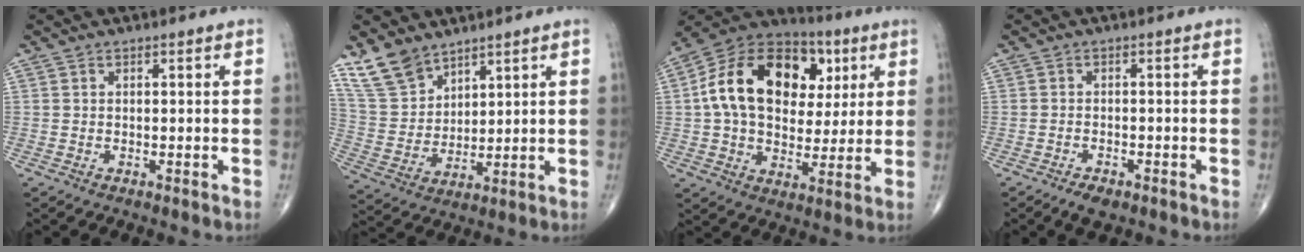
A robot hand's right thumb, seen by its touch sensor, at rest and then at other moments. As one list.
[{"total": 9.7, "force": [7.4, 5.2, 3.4], "torque": [-0.058, -0.033, 0.164]}, {"total": 22.6, "force": [5.2, 15.3, 15.8], "torque": [-0.246, 0.014, 0.080]}, {"total": 2.9, "force": [-2.0, 1.3, 1.7], "torque": [-0.030, 0.003, -0.030]}]